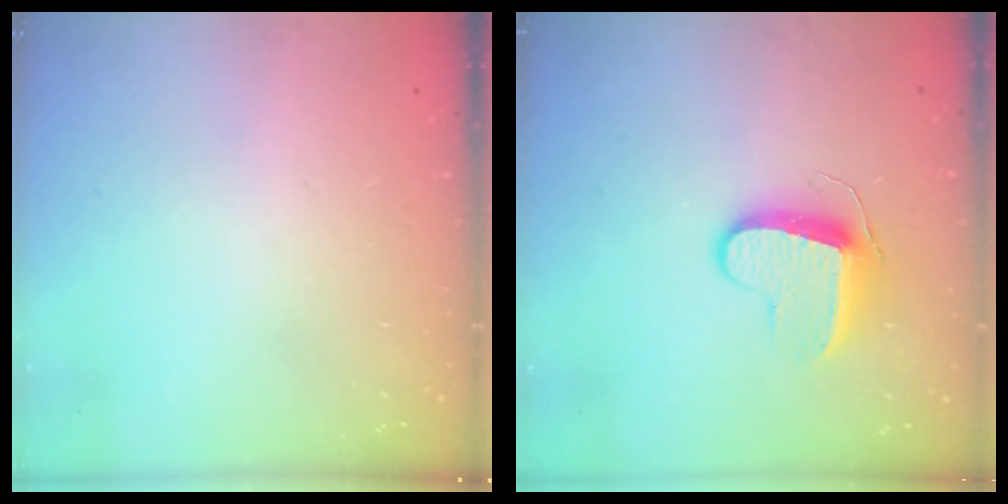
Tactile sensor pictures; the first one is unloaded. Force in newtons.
{"total": 9.6, "press": 9.6, "slide": 0.2}